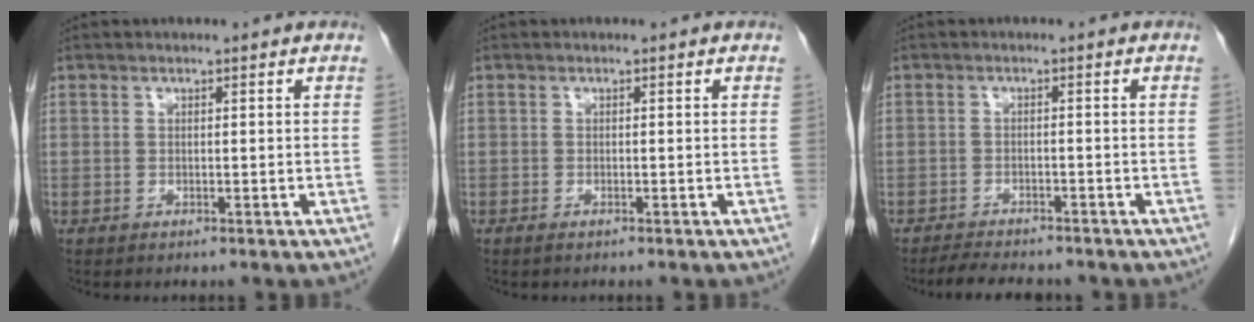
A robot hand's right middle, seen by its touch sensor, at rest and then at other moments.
{"total": 0.8, "force": [-0.5, 0.2, 0.6], "torque": [-0.011, -0.001, -0.006]}
{"total": 6.3, "force": [-5.7, 1.3, 2.4], "torque": [-0.040, -0.011, -0.086]}